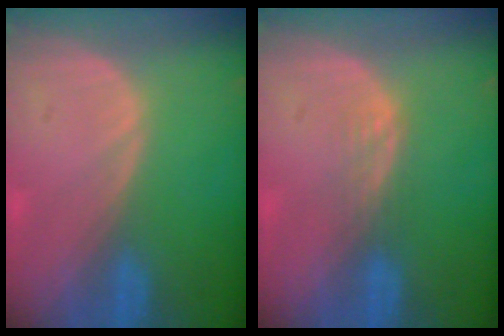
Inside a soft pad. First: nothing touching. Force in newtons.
{"total": 1.9, "press": 1.9, "slide": 0.3}